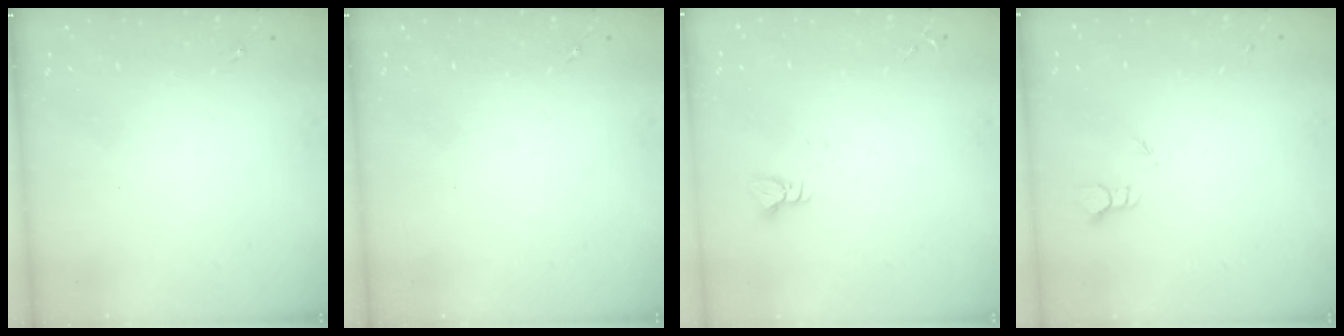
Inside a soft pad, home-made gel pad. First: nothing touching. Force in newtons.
{"total": 0.0}
{"total": 2.9, "press": 2.9, "slide": 0.2}
{"total": 2.0, "press": 2.0, "slide": 0.1}